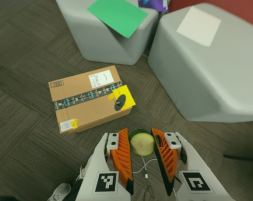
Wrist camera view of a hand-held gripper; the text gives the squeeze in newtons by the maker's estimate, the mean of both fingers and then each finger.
{"total": 8.4, "left": 8.5, "right": 8.4}